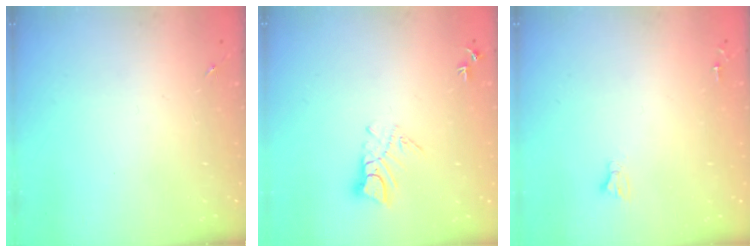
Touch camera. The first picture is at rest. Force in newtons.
{"total": 6.5, "press": 6.5, "slide": 0.5}
{"total": 2.5, "press": 2.5, "slide": 0.2}